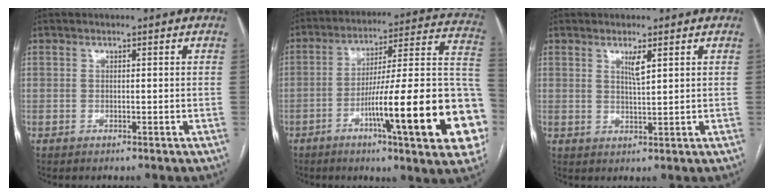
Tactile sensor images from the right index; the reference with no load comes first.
{"total": 25.4, "force": [-8.0, 1.6, 24.1], "torque": [-0.254, 0.006, -0.117]}
{"total": 2.4, "force": [1.3, 0.0, 2.0], "torque": [-0.039, -0.007, 0.025]}